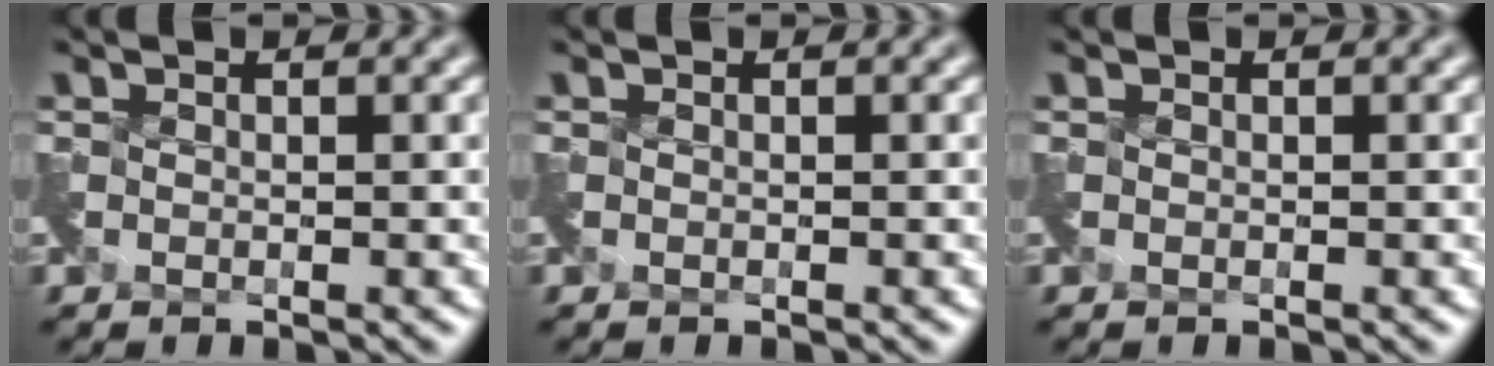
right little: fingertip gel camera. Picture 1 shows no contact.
{"total": 0.0}
{"total": 0.0}